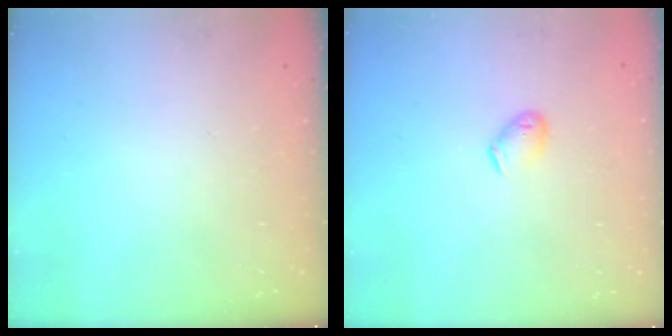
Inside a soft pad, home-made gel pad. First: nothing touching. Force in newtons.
{"total": 5.6, "press": 5.5, "slide": 1.1}